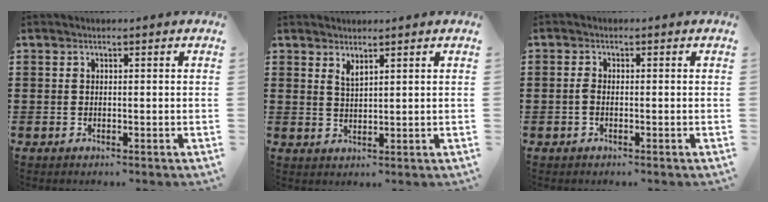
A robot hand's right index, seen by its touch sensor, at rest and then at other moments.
{"total": 1.8, "force": [1.6, 0.3, 0.8], "torque": [-0.017, 0.002, 0.029]}
{"total": 1.3, "force": [-0.5, 0.5, 1.1], "torque": [-0.030, -0.004, -0.011]}